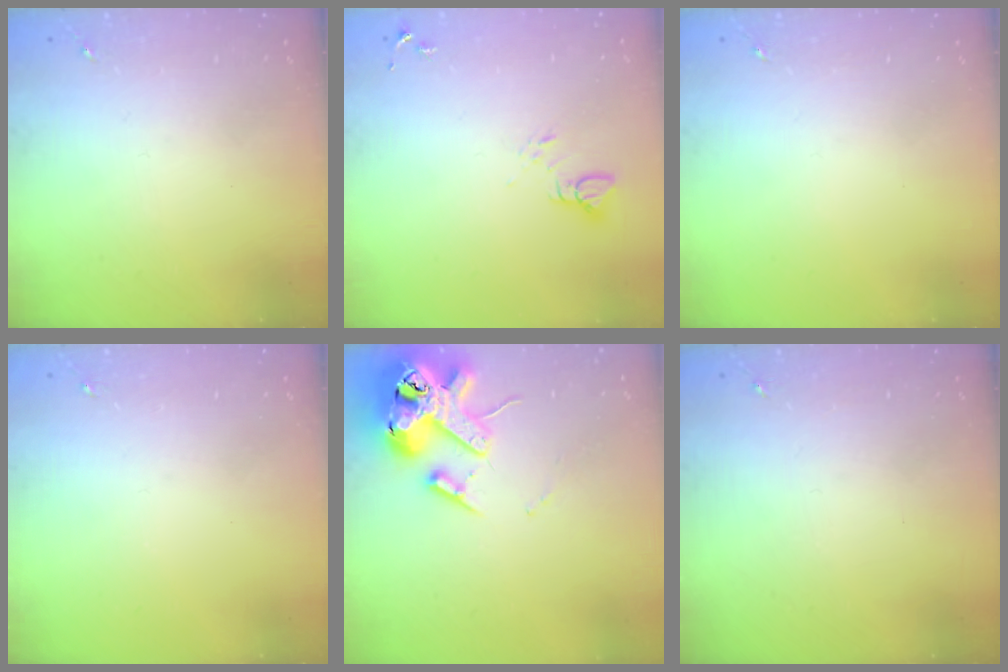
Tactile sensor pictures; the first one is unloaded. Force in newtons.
{"total": 3.4, "press": 3.4, "slide": 0.2}
{"total": 0.0}
{"total": 0.0}
{"total": 18.6, "press": 18.4, "slide": 2.8}
{"total": 0.0}